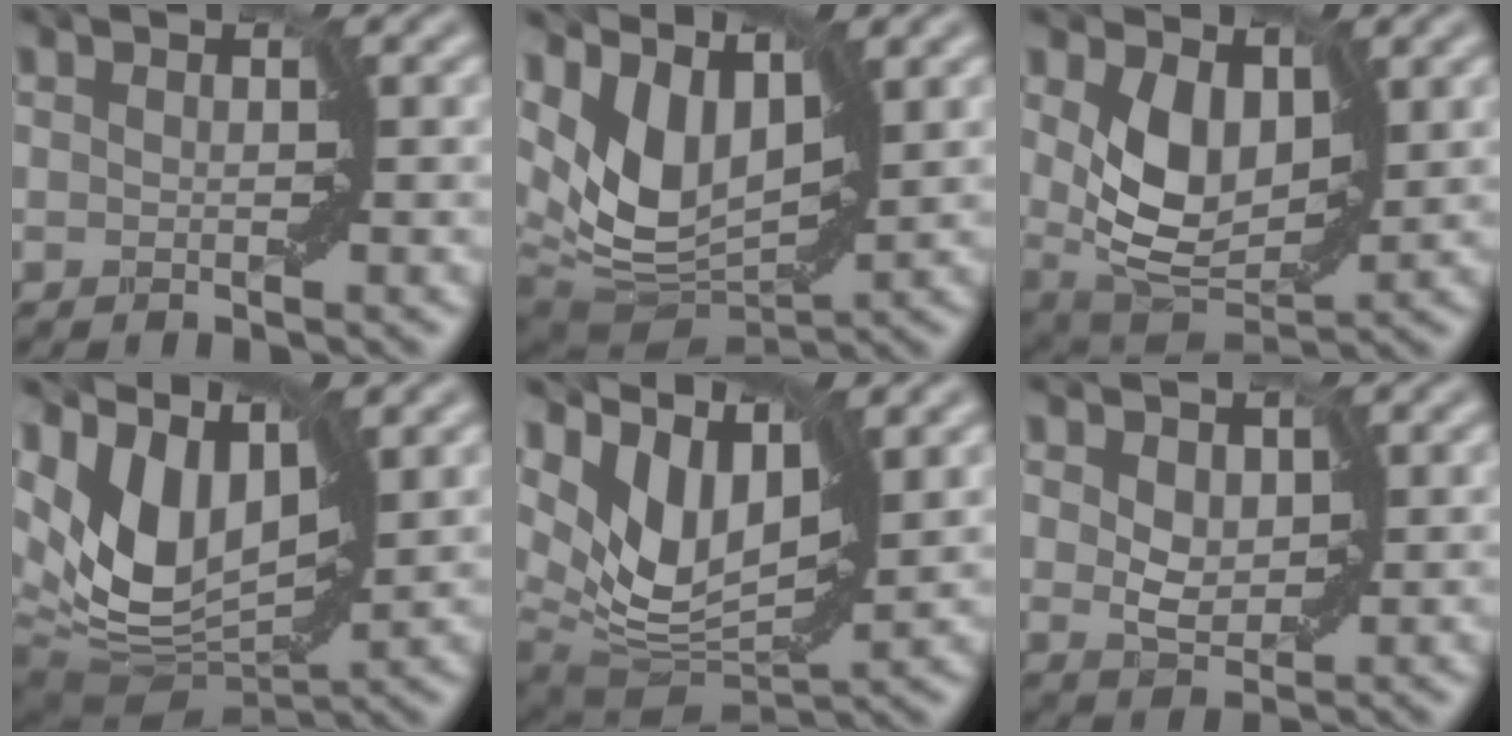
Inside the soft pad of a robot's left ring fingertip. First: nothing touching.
{"total": 6.7, "force": [3.1, 4.1, 4.4], "torque": [-0.096, -0.015, 0.056]}
{"total": 6.2, "force": [1.5, 4.1, 4.3], "torque": [-0.094, -0.018, 0.030]}
{"total": 8.7, "force": [3.9, 5.1, 5.9], "torque": [-0.127, -0.008, 0.073]}
{"total": 7.1, "force": [3.6, 3.8, 4.8], "torque": [-0.105, -0.012, 0.067]}
{"total": 2.5, "force": [0.6, 2.0, 1.4], "torque": [-0.035, -0.004, 0.010]}